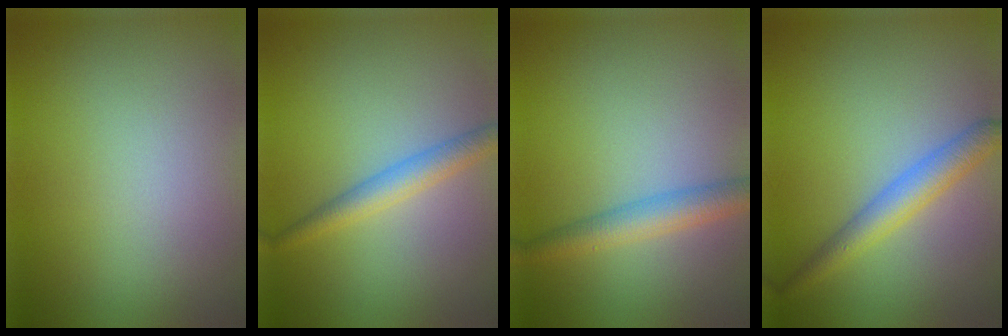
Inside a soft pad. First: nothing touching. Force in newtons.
{"total": 2.6, "press": 2.6, "slide": 0.2}
{"total": 3.3, "press": 3.3, "slide": 0.0}
{"total": 3.3, "press": 3.3, "slide": 0.1}